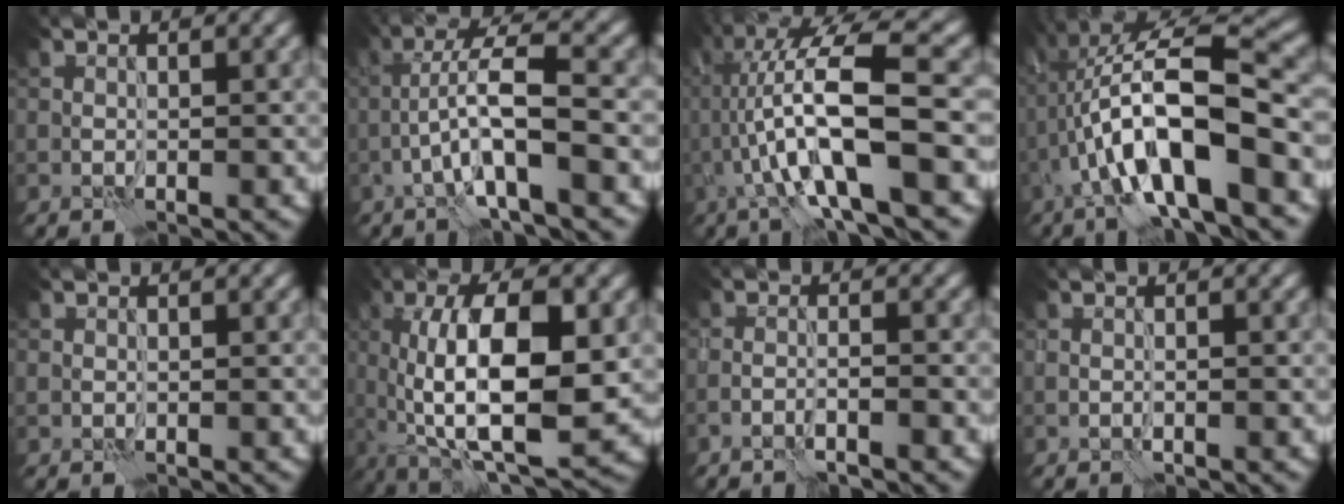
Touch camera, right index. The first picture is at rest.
{"total": 6.5, "force": [-1.9, 1.1, 6.1], "torque": [-0.113, 0.023, -0.041]}
{"total": 12.6, "force": [-0.6, 3.3, 12.1], "torque": [-0.221, 0.022, -0.008]}
{"total": 11.5, "force": [-2.5, 3.3, 10.7], "torque": [-0.200, 0.022, -0.046]}
{"total": 0.6, "force": [0.2, 0.6, 0.1], "torque": [0.001, 0.001, 0.002]}
{"total": 12.7, "force": [0.2, 4.6, 11.8], "torque": [-0.180, 0.003, 0.000]}
{"total": 2.2, "force": [-1.5, 0.3, 1.5], "torque": [-0.026, 0.005, -0.035]}
{"total": 0.6, "force": [-0.3, 0.1, 0.5], "torque": [-0.010, 0.001, -0.005]}